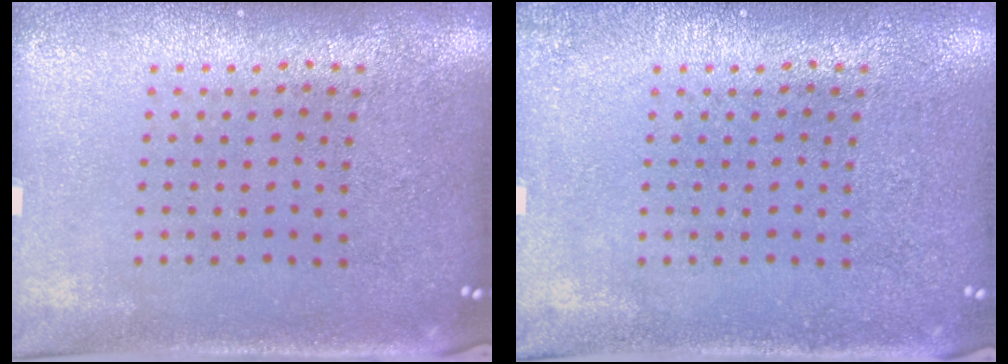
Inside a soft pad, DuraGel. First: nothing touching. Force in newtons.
{"total": 0.9, "press": 0.9, "slide": 0.1}